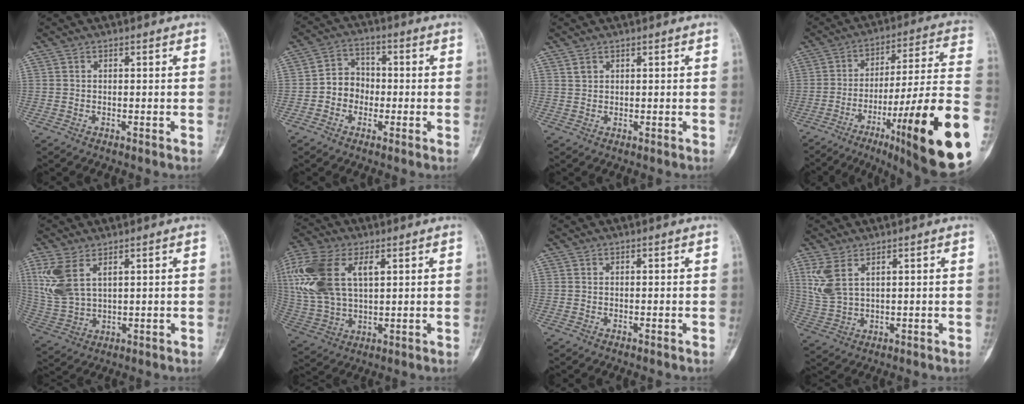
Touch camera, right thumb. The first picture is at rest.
{"total": 6.5, "force": [-1.4, 5.8, 2.8], "torque": [-0.017, 0.024, -0.038]}
{"total": 1.2, "force": [0.8, 0.8, 0.4], "torque": [0.000, -0.002, 0.016]}
{"total": 29.0, "force": [-11.2, 3.7, 26.5], "torque": [-0.331, 0.045, -0.166]}
{"total": 9.4, "force": [4.1, 5.1, 6.7], "torque": [-0.148, -0.004, 0.096]}
{"total": 20.2, "force": [6.2, 11.6, 15.3], "torque": [-0.344, 0.004, 0.119]}
{"total": 0.0}
{"total": 6.7, "force": [3.2, 3.6, 4.8], "torque": [-0.105, -0.003, 0.076]}